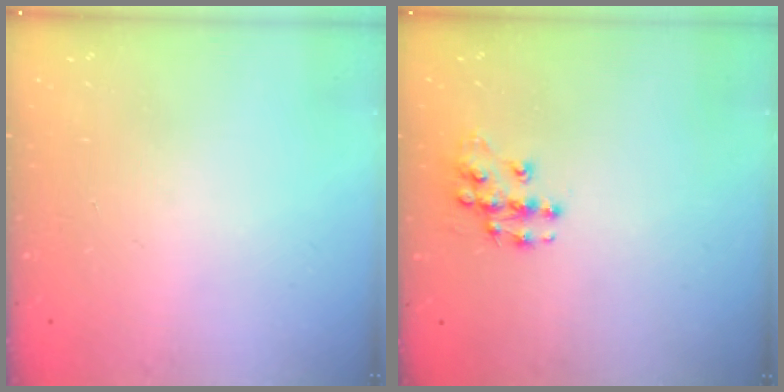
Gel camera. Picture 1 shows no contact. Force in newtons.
{"total": 9.7, "press": 9.7, "slide": 0.7}